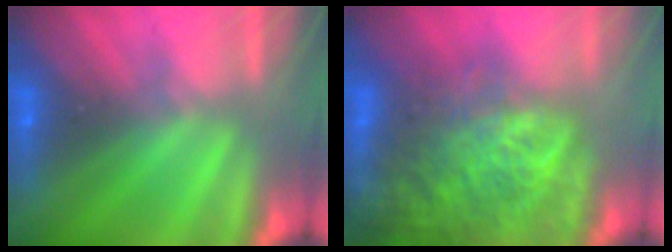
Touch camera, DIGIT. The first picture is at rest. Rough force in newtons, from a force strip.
{"total": 7.4}